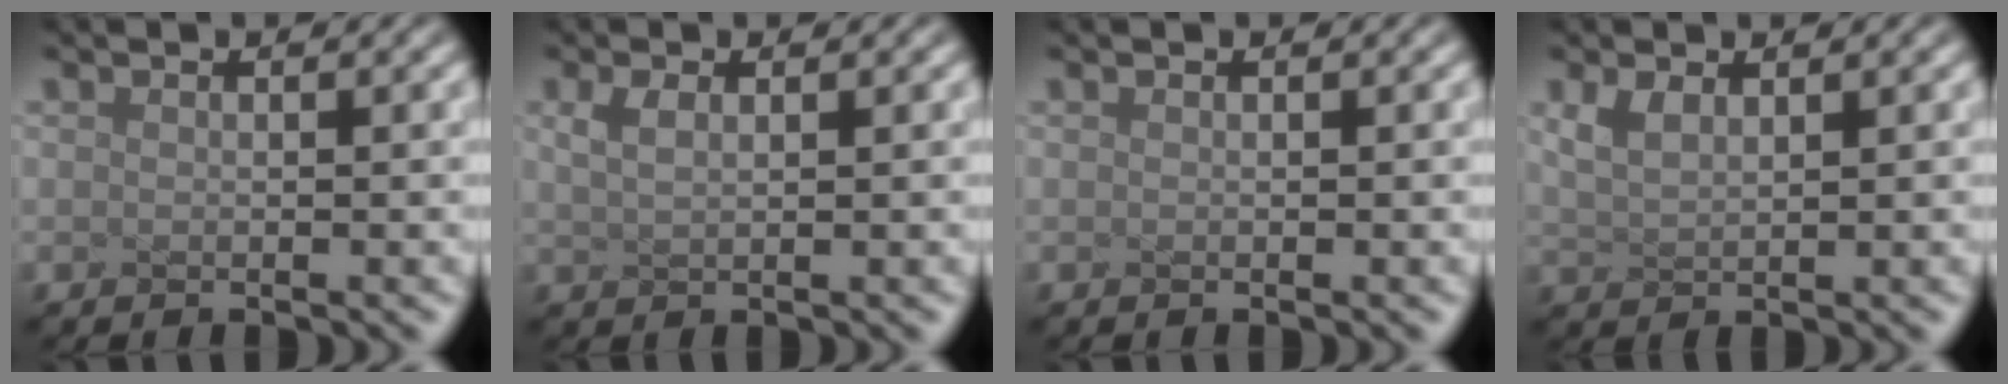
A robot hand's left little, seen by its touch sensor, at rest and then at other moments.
{"total": 1.5, "force": [0.6, 0.6, 1.3], "torque": [-0.025, 0.002, 0.015]}
{"total": 0.0}
{"total": 1.8, "force": [1.0, 0.7, 1.3], "torque": [-0.035, 0.001, 0.025]}